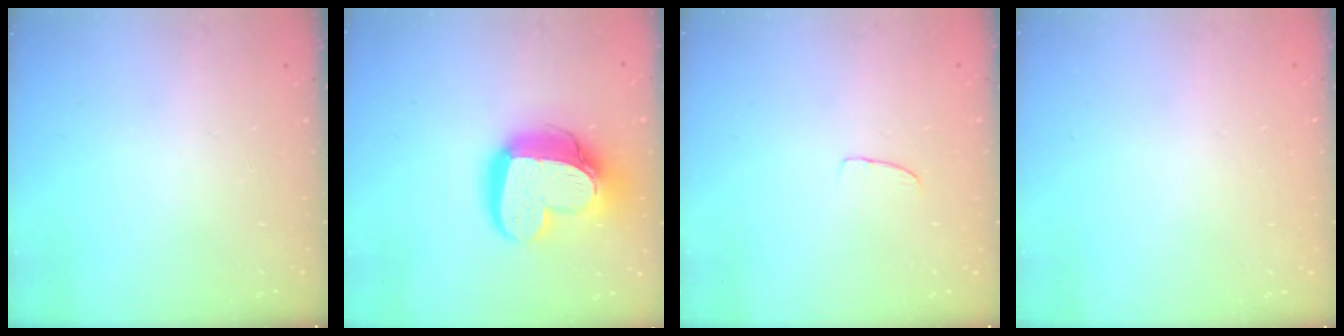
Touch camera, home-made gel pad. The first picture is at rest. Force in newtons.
{"total": 18.9, "press": 18.8, "slide": 1.6}
{"total": 2.6, "press": 2.6, "slide": 0.2}
{"total": 0.0}